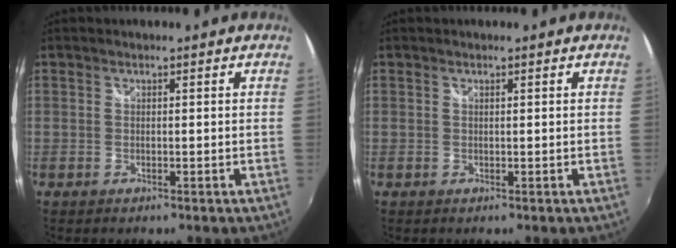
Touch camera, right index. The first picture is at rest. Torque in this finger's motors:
{"motor_torque": [-0.22, -0.18, 0.03, 0.01]}